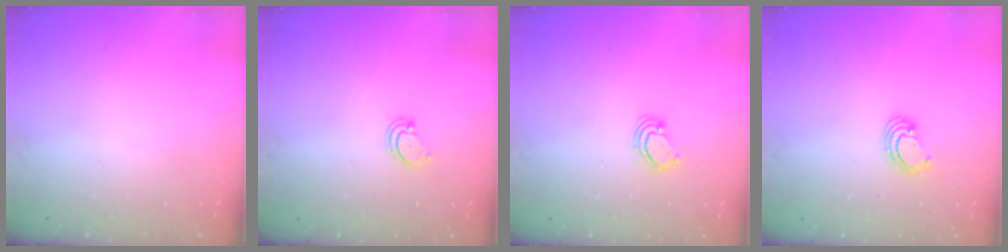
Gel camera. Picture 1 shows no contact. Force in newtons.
{"total": 1.9, "press": 1.9, "slide": 0.2}
{"total": 3.4, "press": 3.4, "slide": 0.3}
{"total": 3.4, "press": 3.4, "slide": 0.3}